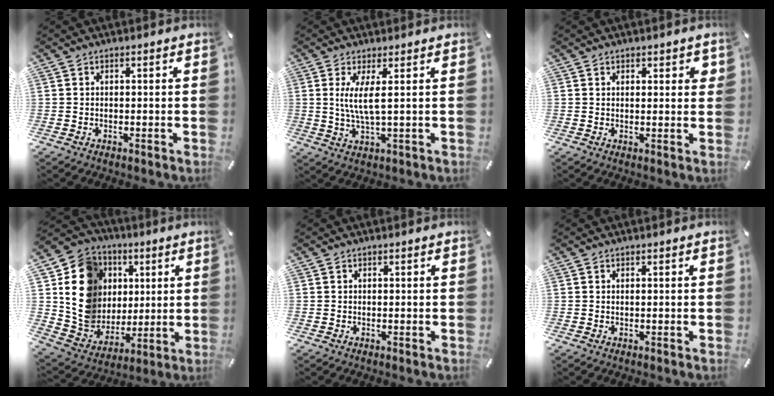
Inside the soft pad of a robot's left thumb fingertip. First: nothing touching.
{"total": 6.6, "force": [1.2, 1.2, 6.3], "torque": [-0.137, -0.007, 0.016]}
{"total": 1.9, "force": [1.2, 1.1, 1.0], "torque": [-0.005, -0.002, 0.018]}
{"total": 16.4, "force": [3.7, 15.2, 5.0], "torque": [-0.082, -0.013, 0.087]}
{"total": 0.0}
{"total": 0.0}